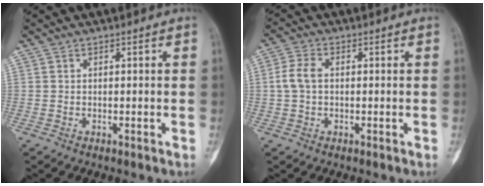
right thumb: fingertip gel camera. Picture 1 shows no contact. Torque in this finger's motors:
{"motor_torque": [-0.24, 0.45, 0.53, 0.07, 0.03]}